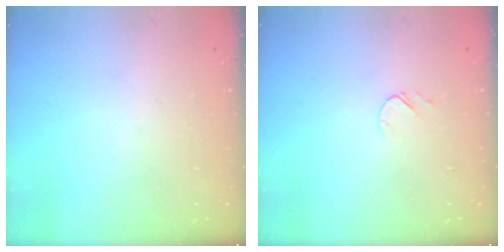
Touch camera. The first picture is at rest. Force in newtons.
{"total": 4.0, "press": 3.9, "slide": 0.5}